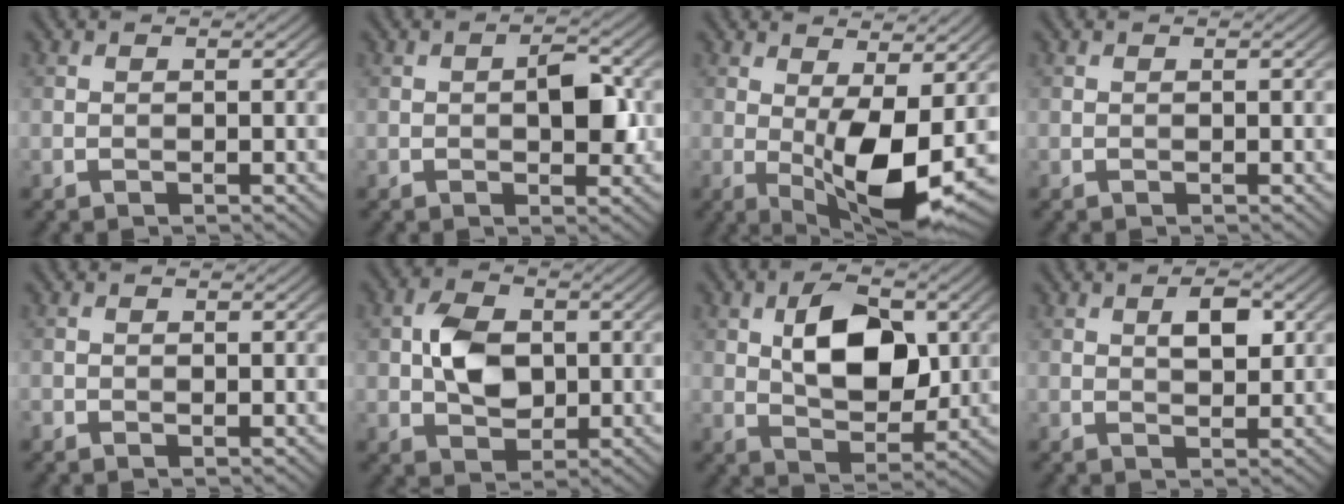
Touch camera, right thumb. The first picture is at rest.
{"total": 4.2, "force": [0.0, 2.0, 3.7], "torque": [-0.055, 0.002, -0.003]}
{"total": 9.9, "force": [-0.4, 3.4, 9.3], "torque": [-0.160, -0.007, -0.004]}
{"total": 0.0}
{"total": 0.5, "force": [-0.2, 0.4, 0.3], "torque": [-0.005, -0.001, -0.005]}
{"total": 6.0, "force": [0.2, 4.4, 4.2], "torque": [-0.082, 0.002, 0.002]}
{"total": 9.1, "force": [1.9, 5.2, 7.2], "torque": [-0.121, 0.005, 0.032]}
{"total": 3.3, "force": [1.0, 1.6, 2.7], "torque": [-0.045, 0.000, 0.017]}